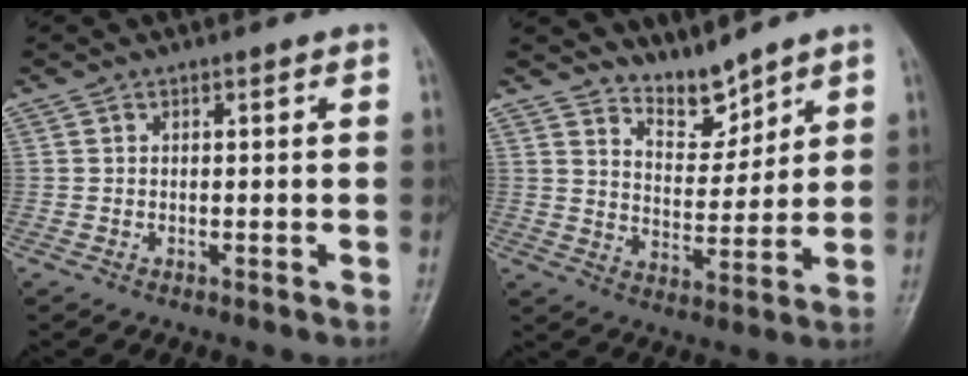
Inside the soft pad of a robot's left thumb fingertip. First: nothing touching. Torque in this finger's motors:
{"motor_torque": [-0.13, -0.24, -0.50, -0.44, 0.02]}